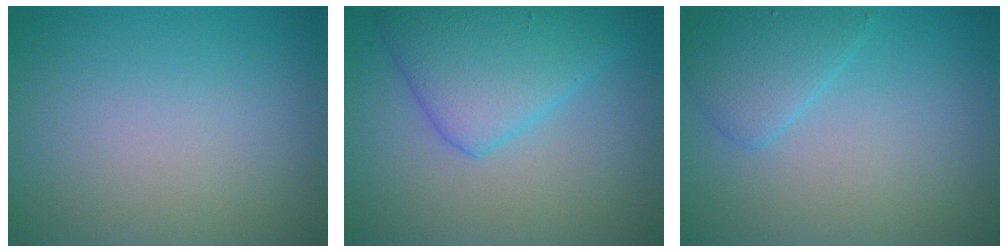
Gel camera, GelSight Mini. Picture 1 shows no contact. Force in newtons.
{"total": 4.1, "press": 4.1, "slide": 0.2}
{"total": 2.8, "press": 2.8, "slide": 0.1}